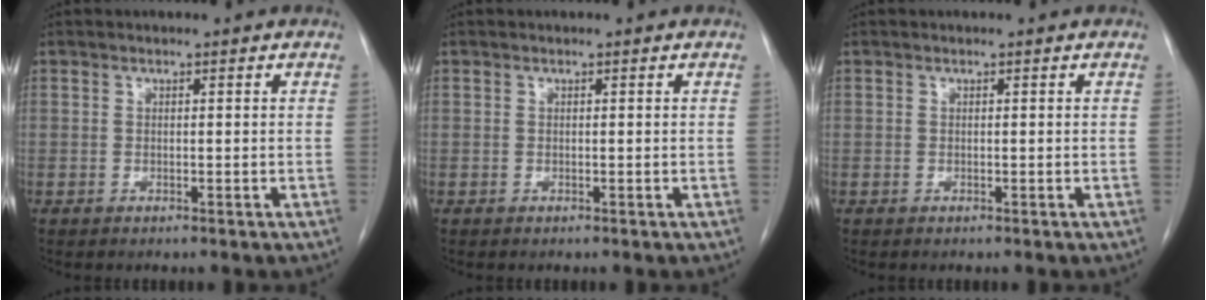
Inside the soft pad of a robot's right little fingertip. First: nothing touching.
{"total": 0.0}
{"total": 0.0}